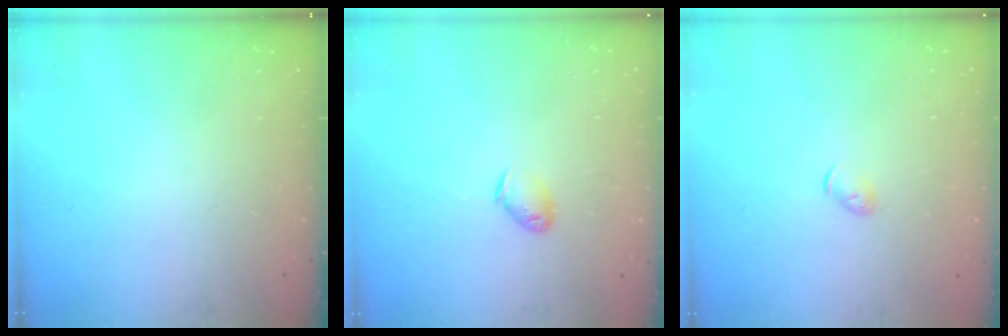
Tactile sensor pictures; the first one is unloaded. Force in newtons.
{"total": 3.9, "press": 3.9, "slide": 0.6}
{"total": 3.5, "press": 3.4, "slide": 0.8}